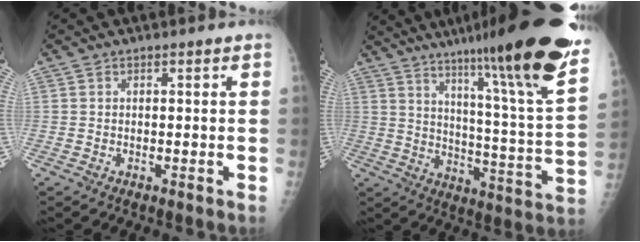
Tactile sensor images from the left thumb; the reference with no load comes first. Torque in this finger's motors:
{"motor_torque": [1.63, -0.25, 1.34, -1.45, 0.34]}